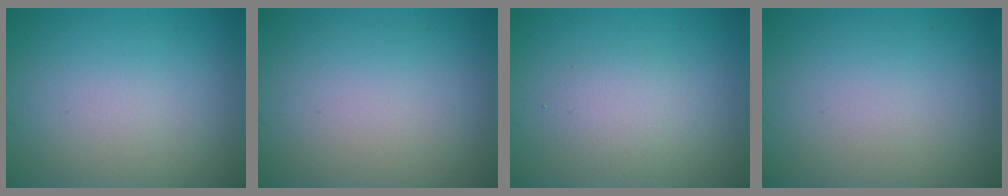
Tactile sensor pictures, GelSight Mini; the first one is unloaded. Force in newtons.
{"total": 0.0}
{"total": 1.9, "press": 1.8, "slide": 0.2}
{"total": 0.0}